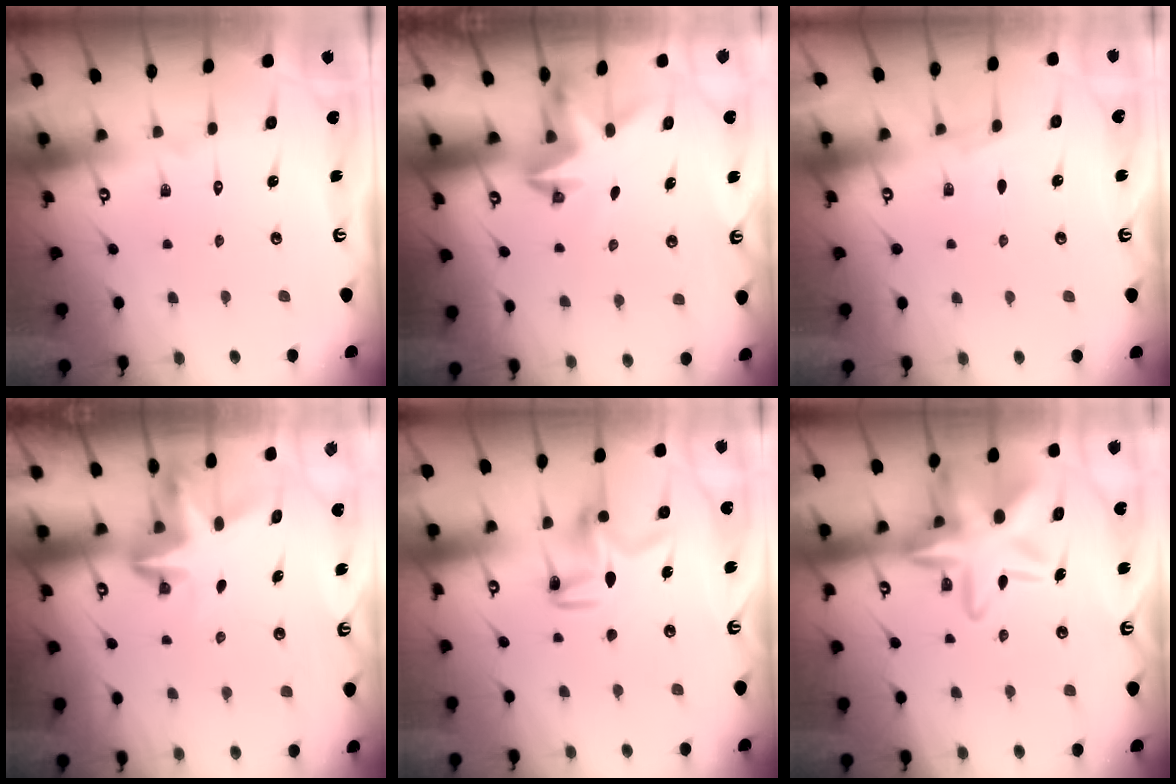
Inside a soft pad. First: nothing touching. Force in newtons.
{"total": 3.1, "press": 3.1, "slide": 0.2}
{"total": 3.8, "press": 3.7, "slide": 0.5}
{"total": 3.7, "press": 3.7, "slide": 0.3}
{"total": 10.1, "press": 10.1, "slide": 0.3}
{"total": 18.7, "press": 18.7, "slide": 1.6}